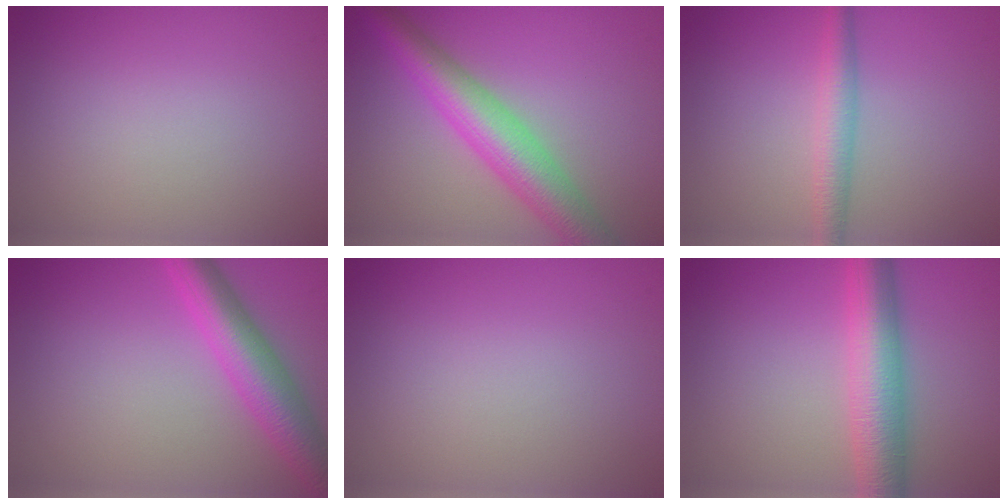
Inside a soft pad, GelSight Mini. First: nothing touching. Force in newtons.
{"total": 6.6, "press": 6.6, "slide": 0.1}
{"total": 2.8, "press": 2.8, "slide": 0.0}
{"total": 6.1, "press": 6.1, "slide": 0.1}
{"total": 0.0}
{"total": 6.6, "press": 6.6, "slide": 0.0}